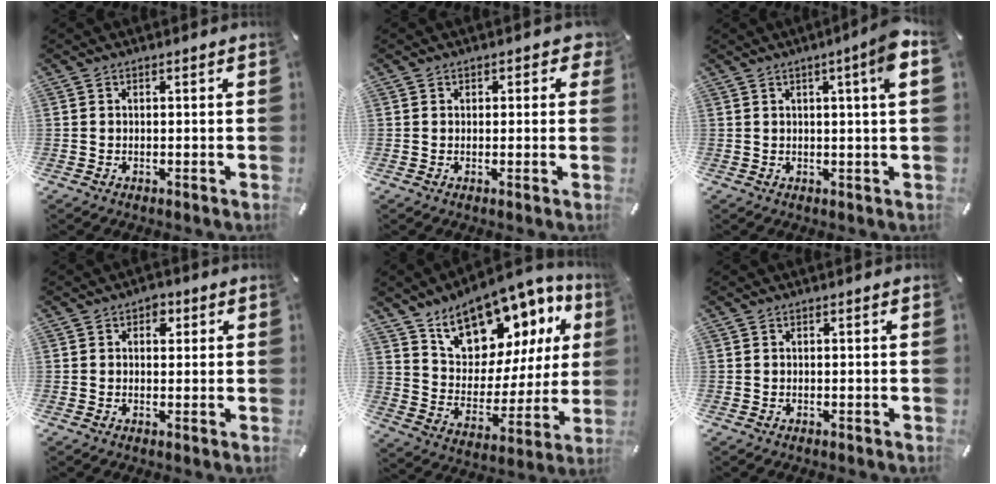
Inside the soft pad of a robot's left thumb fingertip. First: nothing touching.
{"total": 1.8, "force": [0.6, 1.5, 0.8], "torque": [0.007, -0.003, 0.004]}
{"total": 6.3, "force": [2.4, 0.2, 5.8], "torque": [-0.088, -0.007, 0.033]}
{"total": 2.7, "force": [0.9, 2.1, 1.5], "torque": [-0.001, -0.005, 0.007]}
{"total": 15.0, "force": [11.5, 8.2, 5.0], "torque": [-0.079, -0.103, 0.204]}
{"total": 0.0}